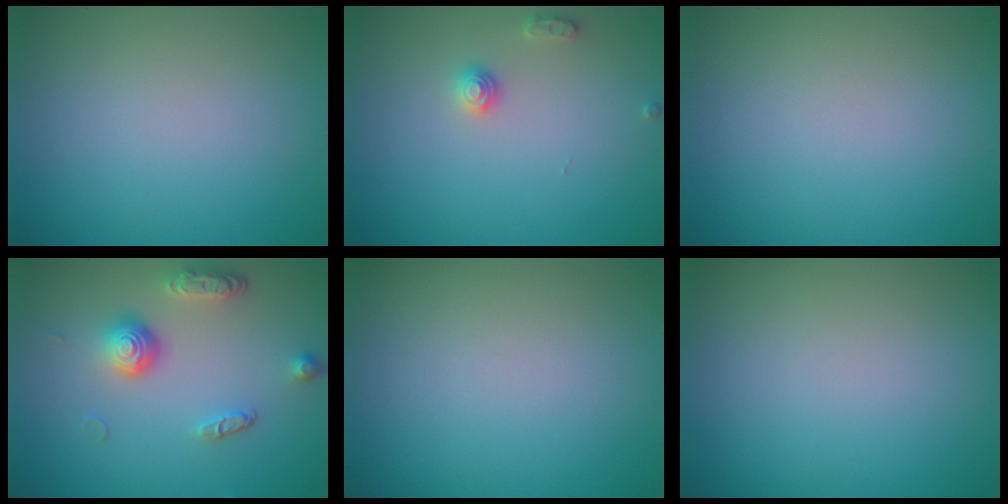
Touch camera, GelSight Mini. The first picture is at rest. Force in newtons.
{"total": 1.4, "press": 1.4, "slide": 0.1}
{"total": 0.0}
{"total": 3.7, "press": 2.8, "slide": 2.4}
{"total": 0.0}
{"total": 0.0}